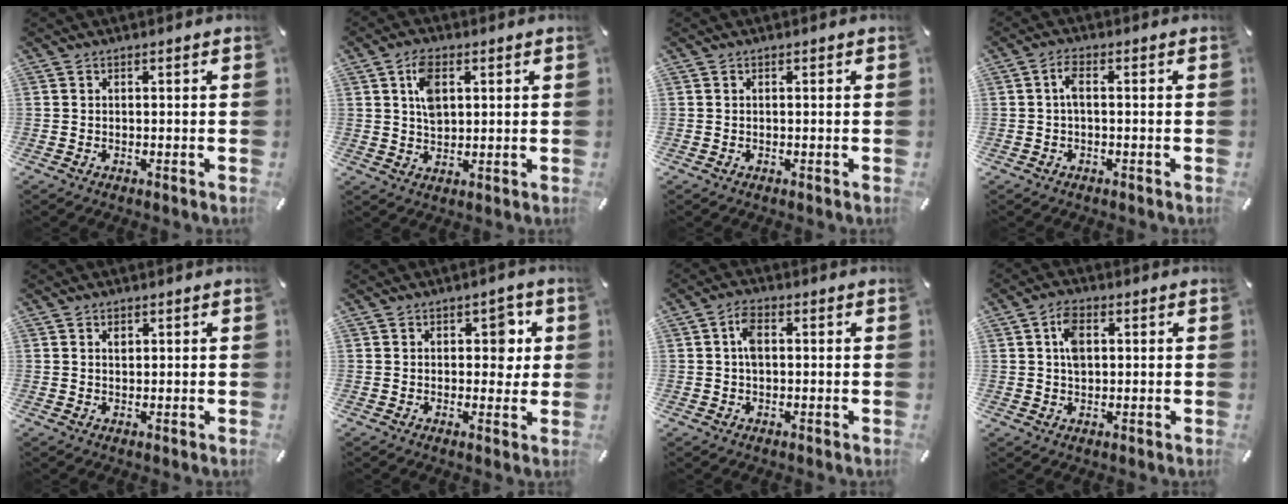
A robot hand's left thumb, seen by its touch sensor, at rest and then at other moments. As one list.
[{"total": 6.2, "force": [2.1, 3.7, 4.5], "torque": [-0.082, 0.001, 0.034]}, {"total": 0.0}, {"total": 3.1, "force": [-0.1, 1.1, 2.9], "torque": [-0.057, 0.009, -0.004]}, {"total": 1.3, "force": [0.6, 0.9, 0.7], "torque": [0.001, -0.005, 0.008]}, {"total": 5.7, "force": [1.3, 3.9, 4.0], "torque": [-0.027, -0.009, 0.009]}, {"total": 4.0, "force": [0.5, 2.3, 3.2], "torque": [-0.067, 0.003, 0.003]}, {"total": 5.2, "force": [1.3, 3.3, 3.8], "torque": [-0.073, 0.000, 0.016]}]